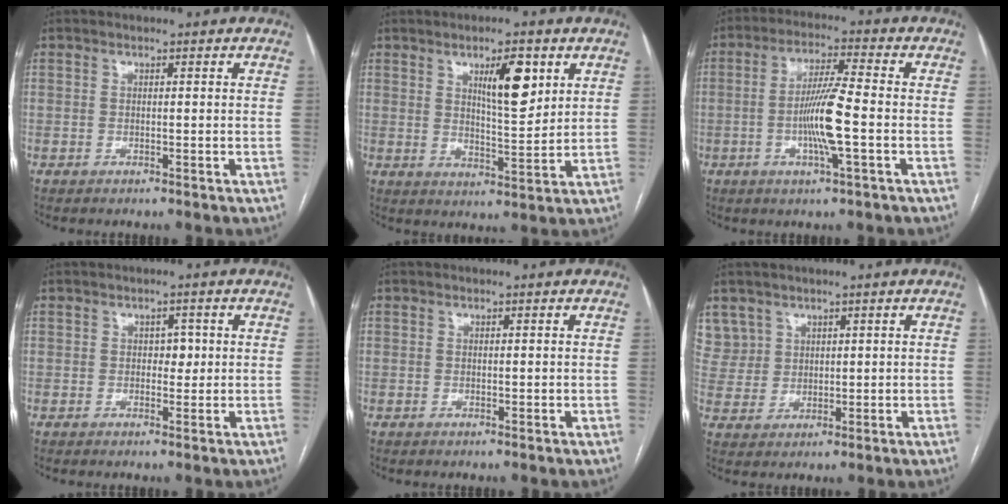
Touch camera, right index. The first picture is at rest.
{"total": 8.1, "force": [3.6, 1.9, 7.0], "torque": [-0.114, -0.003, 0.060]}
{"total": 8.8, "force": [-1.8, 0.1, 8.6], "torque": [-0.166, -0.004, -0.038]}
{"total": 2.1, "force": [0.3, 1.4, 1.5], "torque": [-0.015, 0.003, 0.002]}
{"total": 0.6, "force": [0.1, 0.3, 0.4], "torque": [-0.006, -0.001, 0.003]}
{"total": 6.0, "force": [3.7, 4.7, -0.1], "torque": [0.010, 0.011, 0.082]}